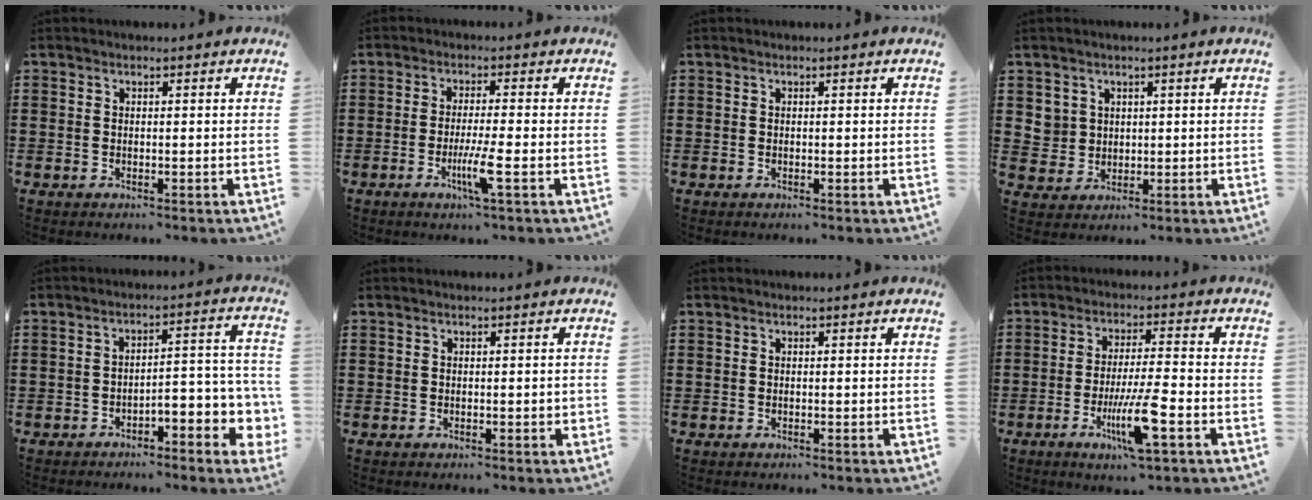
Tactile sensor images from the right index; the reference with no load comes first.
{"total": 5.2, "force": [-1.9, -0.1, 4.8], "torque": [-0.094, -0.020, -0.036]}
{"total": 0.0}
{"total": 3.5, "force": [1.4, 3.2, 0.4], "torque": [-0.025, 0.011, 0.027]}
{"total": 4.1, "force": [-2.9, 1.1, 2.7], "torque": [-0.047, -0.001, -0.058]}
{"total": 0.6, "force": [-0.2, 0.2, 0.6], "torque": [-0.011, 0.000, -0.003]}
{"total": 0.0}
{"total": 9.8, "force": [-3.9, 0.5, 9.0], "torque": [-0.180, -0.018, -0.075]}